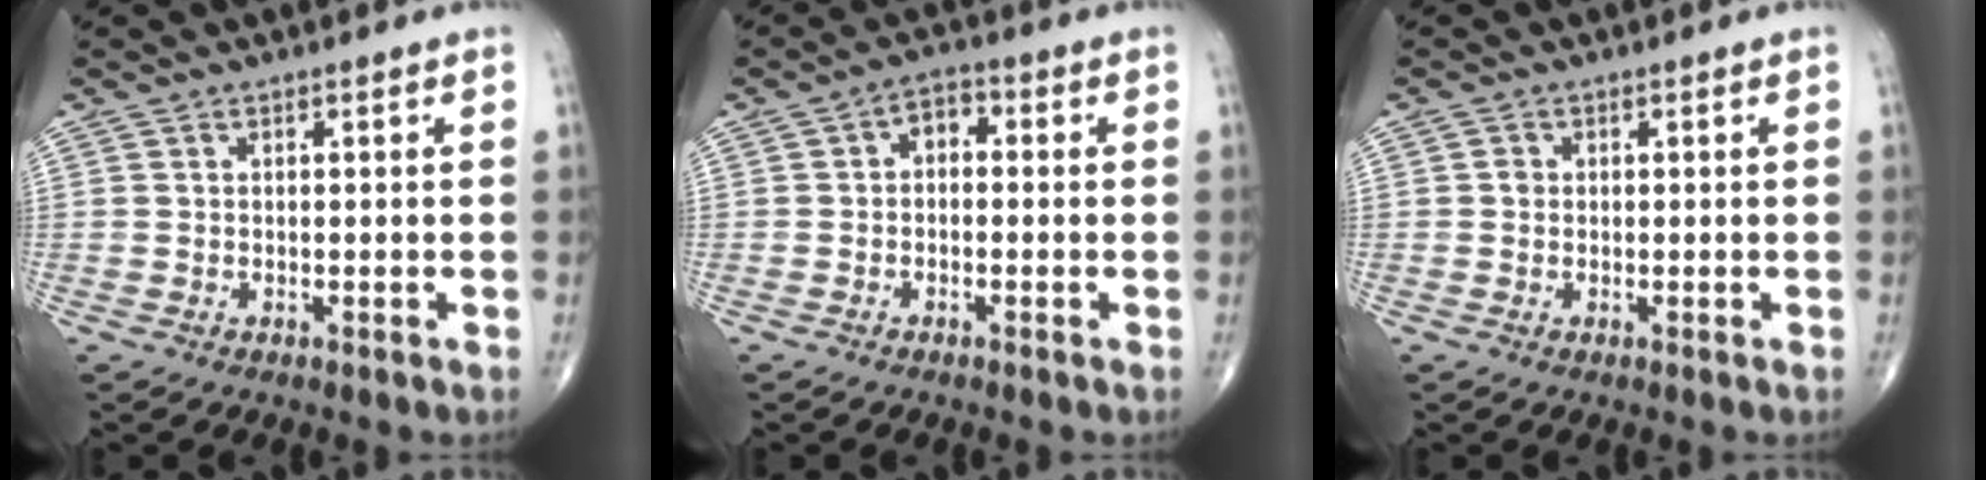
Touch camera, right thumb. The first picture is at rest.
{"total": 3.7, "force": [-0.1, 2.5, 2.6], "torque": [-0.019, 0.017, -0.017]}
{"total": 1.0, "force": [0.0, 0.9, 0.4], "torque": [-0.001, 0.002, -0.001]}